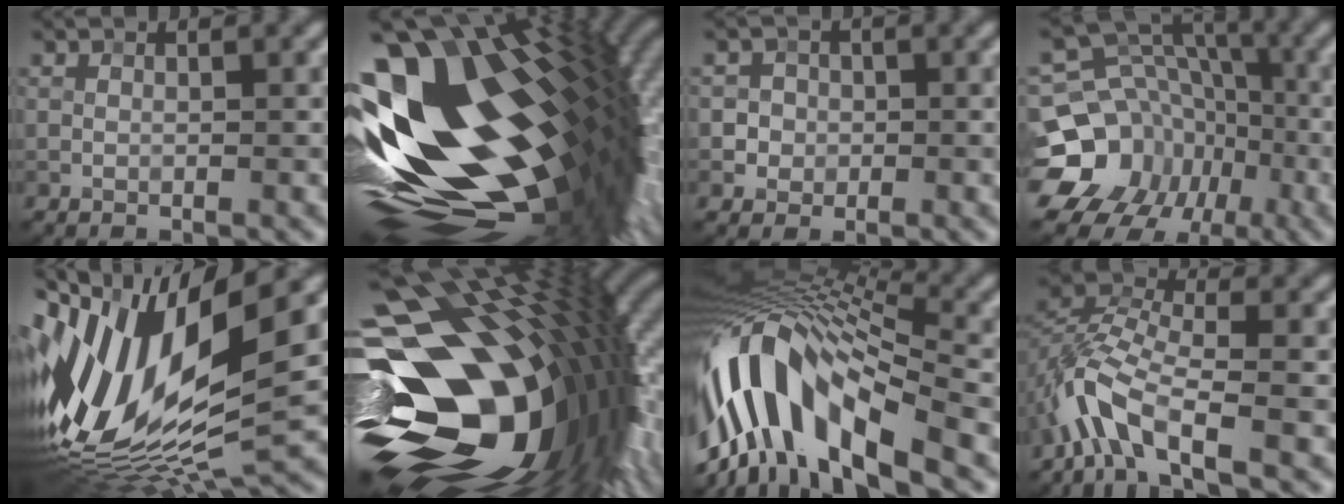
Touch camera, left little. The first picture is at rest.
{"total": 20.1, "force": [1.8, 9.8, 17.5], "torque": [-0.318, -0.018, 0.034]}
{"total": 2.4, "force": [-0.3, 2.4, 0.3], "torque": [0.009, 0.009, -0.010]}
{"total": 13.1, "force": [-4.9, 11.2, 4.6], "torque": [-0.082, -0.006, -0.091]}
{"total": 16.3, "force": [0.3, 7.0, 14.7], "torque": [-0.309, -0.008, 0.004]}
{"total": 19.9, "force": [-3.6, 13.1, 14.5], "torque": [-0.263, -0.013, -0.054]}
{"total": 13.5, "force": [-3.6, 5.7, 11.7], "torque": [-0.225, 0.030, -0.068]}
{"total": 5.2, "force": [-3.5, 1.6, 3.4], "torque": [-0.076, 0.007, -0.077]}